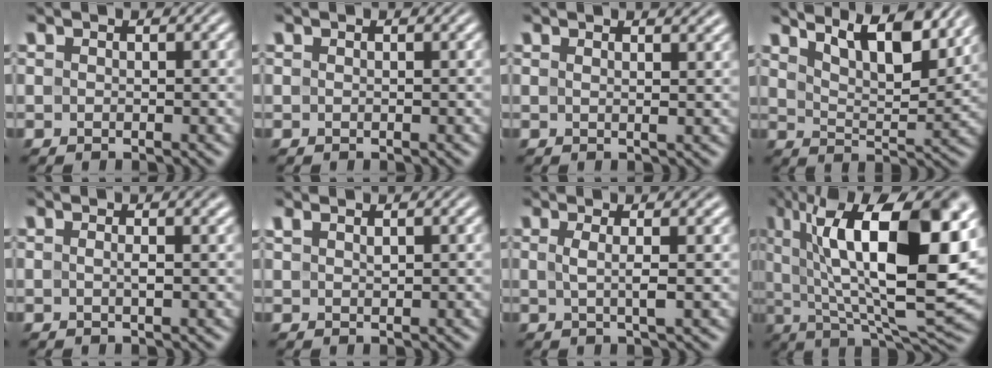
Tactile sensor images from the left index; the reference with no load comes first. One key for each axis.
{"total": 0.0}
{"total": 2.8, "fx": 1.8, "fy": 1.0, "fz": 1.8, "tx": -0.007, "ty": 0.008, "tz": 0.003}
{"total": 9.6, "fx": 6.9, "fy": 2.8, "fz": 5.9, "tx": -0.087, "ty": 0.013, "tz": 0.088}
{"total": 1.8, "fx": 0.5, "fy": 0.5, "fz": 1.7, "tx": -0.023, "ty": 0.001, "tz": 0.000}
{"total": 1.1, "fx": 0.8, "fy": 0.3, "fz": 0.7, "tx": -0.016, "ty": 0.002, "tz": 0.017}
{"total": 3.0, "fx": 0.6, "fy": 0.9, "fz": 2.9, "tx": -0.041, "ty": 0.002, "tz": 0.004}
{"total": 17.6, "fx": 5.1, "fy": 6.2, "fz": 15.7, "tx": -0.240, "ty": 0.008, "tz": 0.083}